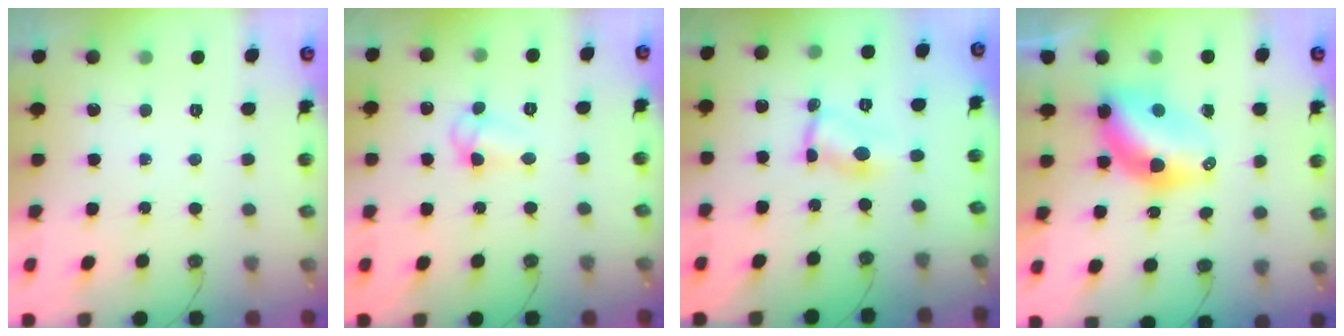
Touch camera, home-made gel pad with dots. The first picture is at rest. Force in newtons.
{"total": 6.0, "press": 6.0, "slide": 0.4}
{"total": 2.9, "press": 2.9, "slide": 0.2}
{"total": 9.4, "press": 9.4, "slide": 0.9}